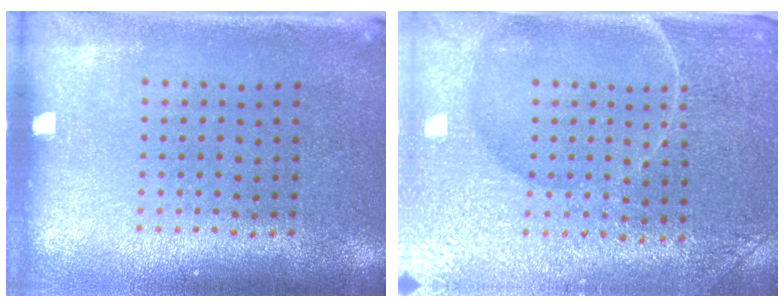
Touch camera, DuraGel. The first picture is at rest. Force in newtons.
{"total": 4.5, "press": 4.3, "slide": 1.4}